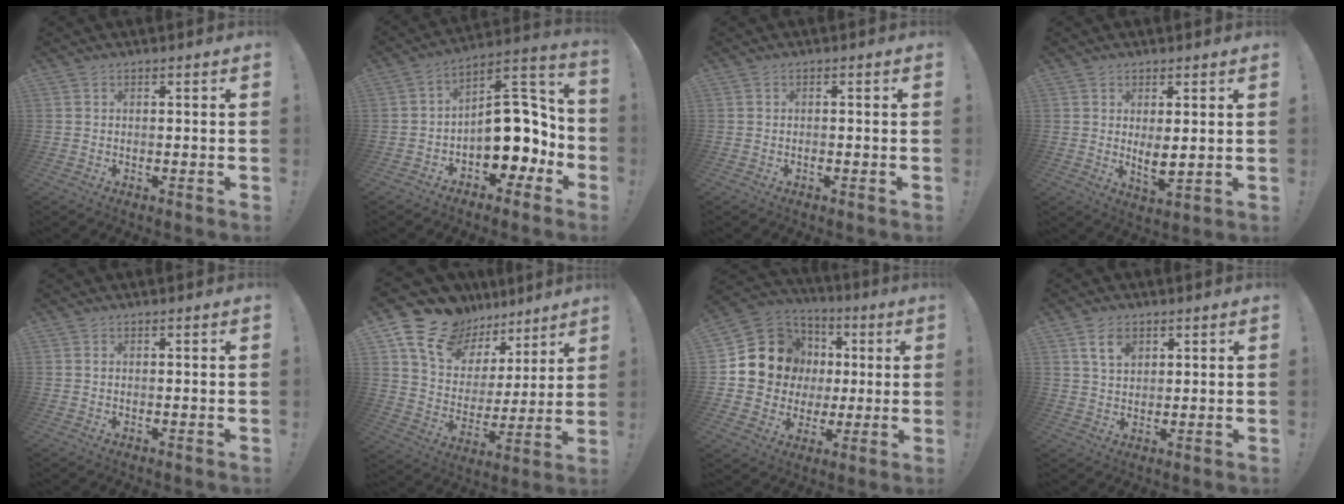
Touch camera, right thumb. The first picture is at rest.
{"total": 16.3, "force": [-2.2, 11.0, 11.8], "torque": [-0.134, 0.008, -0.020]}
{"total": 0.6, "force": [-0.4, 0.0, 0.4], "torque": [-0.010, 0.000, -0.007]}
{"total": 5.0, "force": [1.7, 1.6, 4.4], "torque": [-0.053, -0.026, 0.031]}
{"total": 0.0}
{"total": 16.3, "force": [12.5, 9.0, 5.5], "torque": [-0.103, -0.087, 0.237]}
{"total": 14.5, "force": [3.0, 13.4, 4.8], "torque": [-0.062, -0.010, 0.086]}
{"total": 6.5, "force": [3.2, 4.1, 3.9], "torque": [-0.064, -0.005, 0.059]}